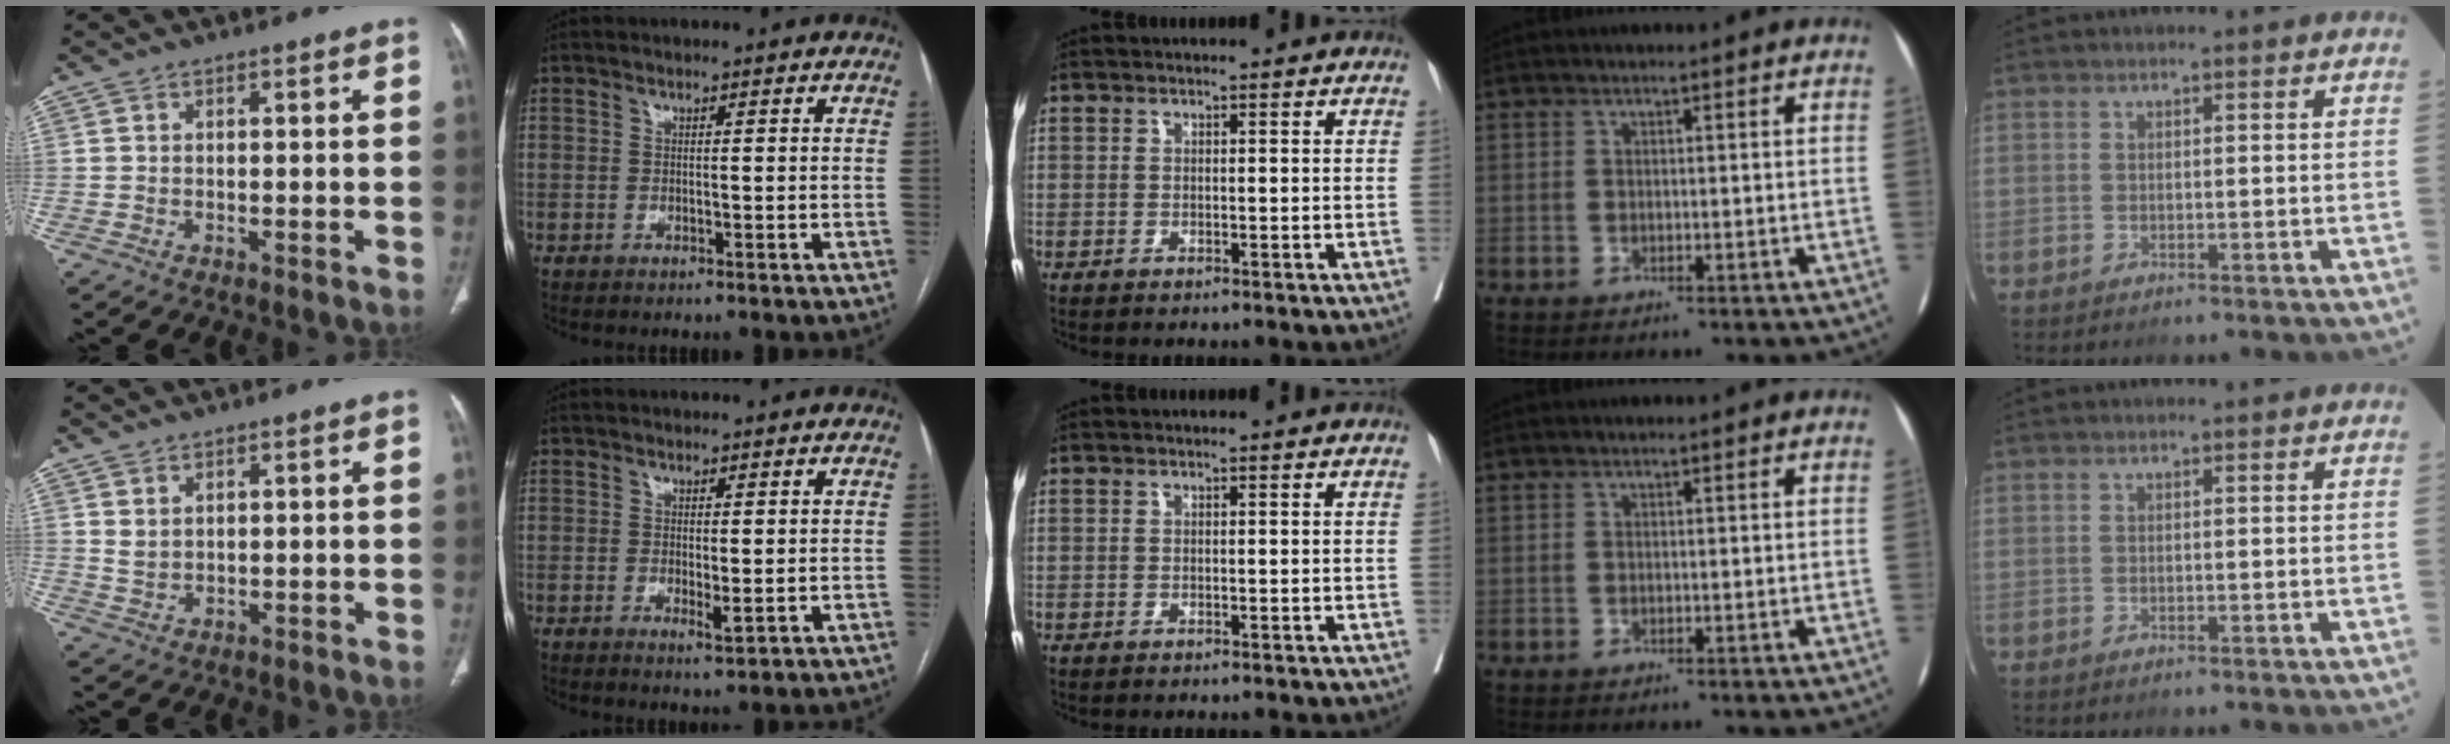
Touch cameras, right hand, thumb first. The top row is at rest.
{"thumb": {"total": 2.3, "force": [1.2, 1.5, 1.3], "torque": [-0.016, -0.009, 0.032]}, "index": {"total": 1.9, "force": [-0.3, 0.4, 1.9], "torque": [-0.030, -0.007, -0.001]}}